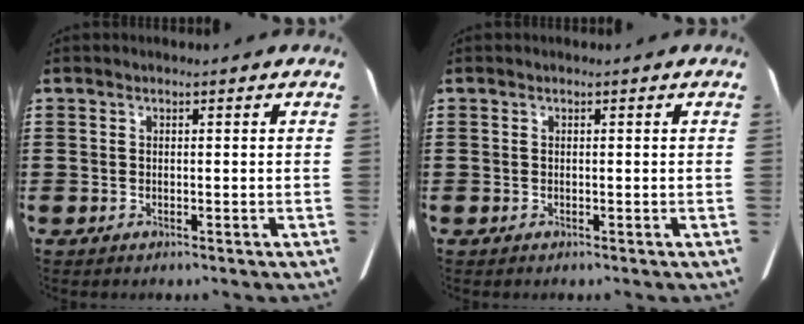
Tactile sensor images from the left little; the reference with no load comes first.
{"total": 0.0}